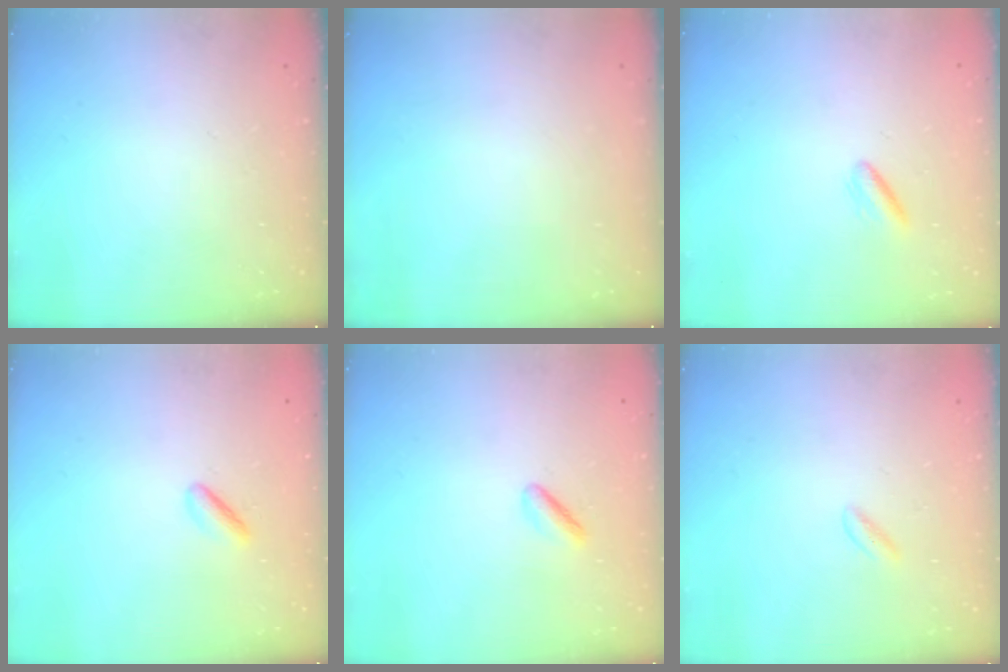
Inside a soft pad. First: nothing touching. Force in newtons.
{"total": 0.0}
{"total": 2.7, "press": 2.5, "slide": 1.0}
{"total": 2.5, "press": 2.3, "slide": 0.8}
{"total": 2.1, "press": 2.0, "slide": 0.6}
{"total": 1.3, "press": 1.0, "slide": 0.7}